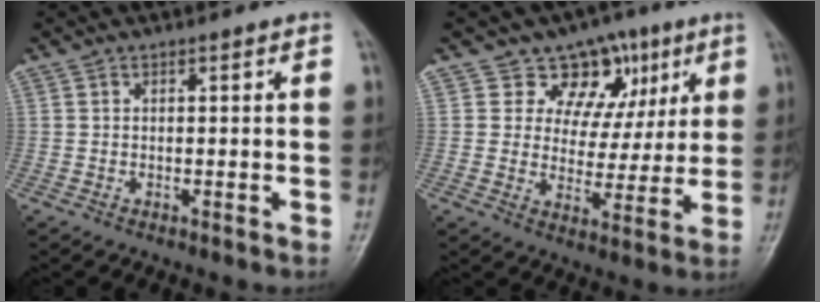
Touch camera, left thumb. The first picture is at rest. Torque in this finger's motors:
{"motor_torque": [0.21, 0.28, -0.10, -0.35, -0.01]}